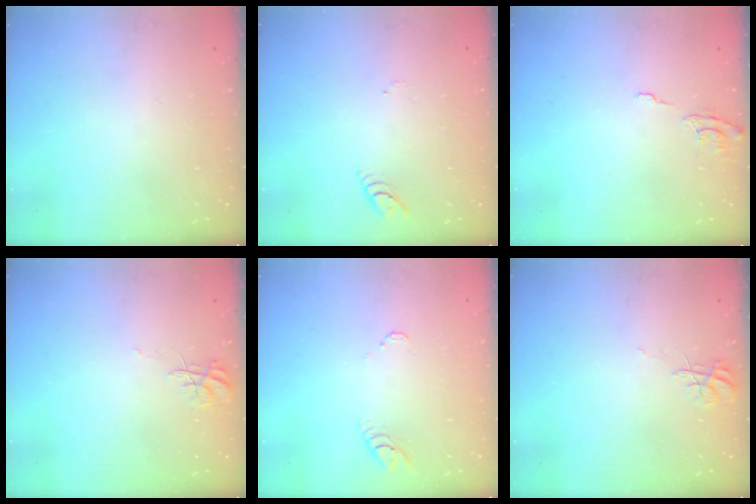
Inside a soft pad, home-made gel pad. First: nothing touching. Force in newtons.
{"total": 2.6, "press": 2.6, "slide": 0.3}
{"total": 5.8, "press": 5.8, "slide": 0.5}
{"total": 6.5, "press": 6.5, "slide": 0.4}
{"total": 3.6, "press": 3.6, "slide": 0.2}
{"total": 6.5, "press": 6.5, "slide": 0.4}